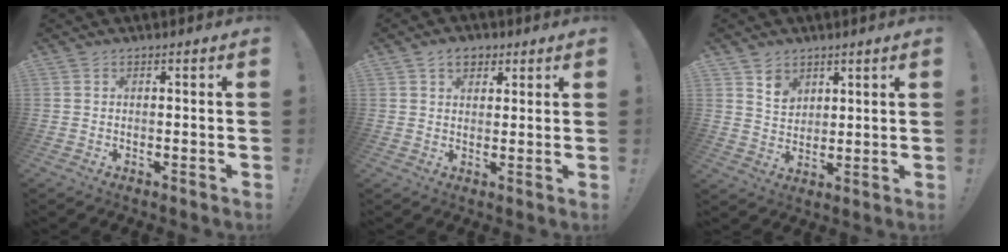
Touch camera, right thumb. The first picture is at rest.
{"total": 5.2, "force": [2.8, 3.7, 2.5], "torque": [-0.030, -0.005, 0.049]}
{"total": 6.0, "force": [4.1, 4.3, 1.1], "torque": [-0.005, -0.035, 0.074]}